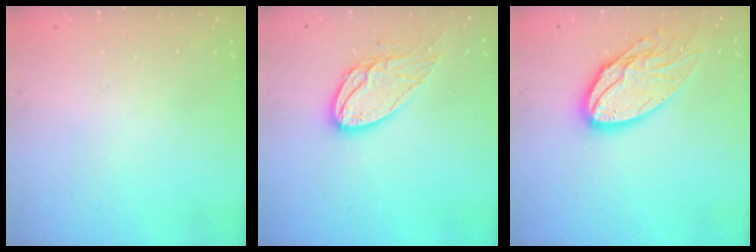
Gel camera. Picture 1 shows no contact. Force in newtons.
{"total": 12.4, "press": 12.3, "slide": 0.9}
{"total": 16.0, "press": 16.0, "slide": 1.6}